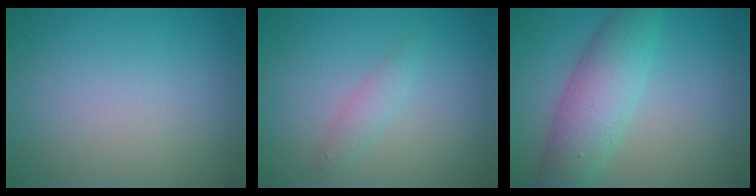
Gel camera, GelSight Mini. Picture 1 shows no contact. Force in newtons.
{"total": 1.4, "press": 1.4, "slide": 0.0}
{"total": 5.9, "press": 5.8, "slide": 0.3}